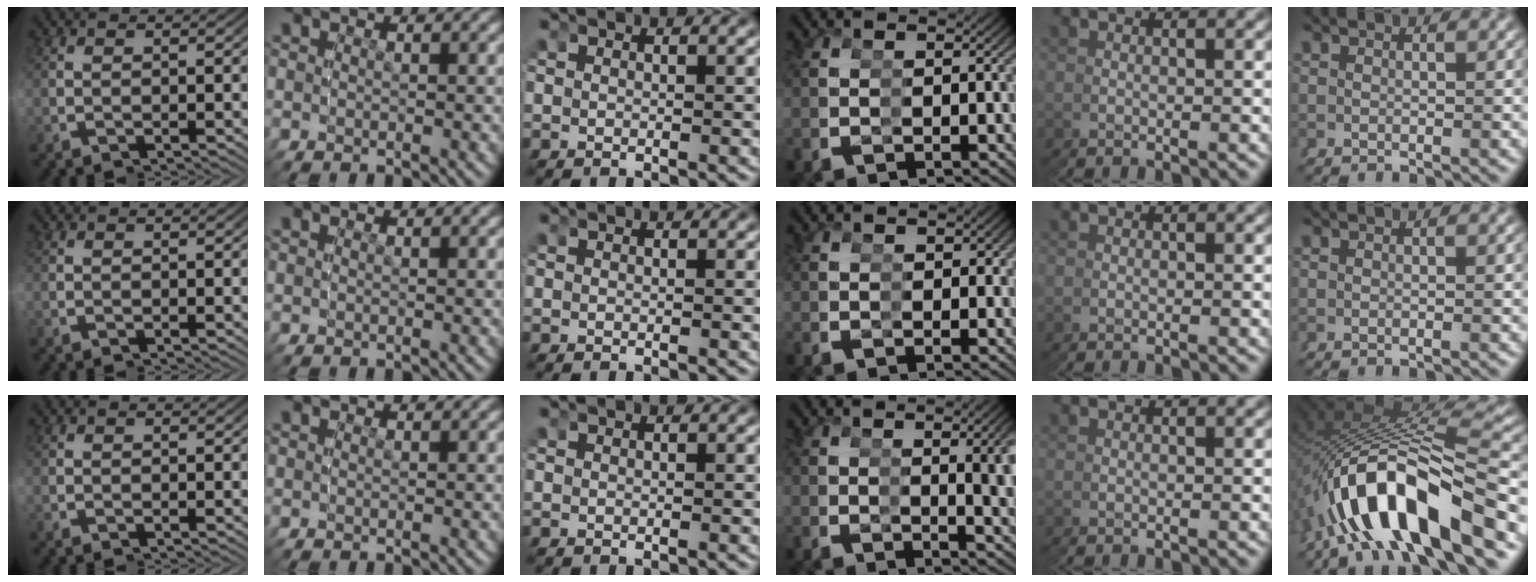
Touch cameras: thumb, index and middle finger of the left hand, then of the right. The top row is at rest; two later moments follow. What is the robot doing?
{"motion": "grasp_and_lifting", "object": "cup"}